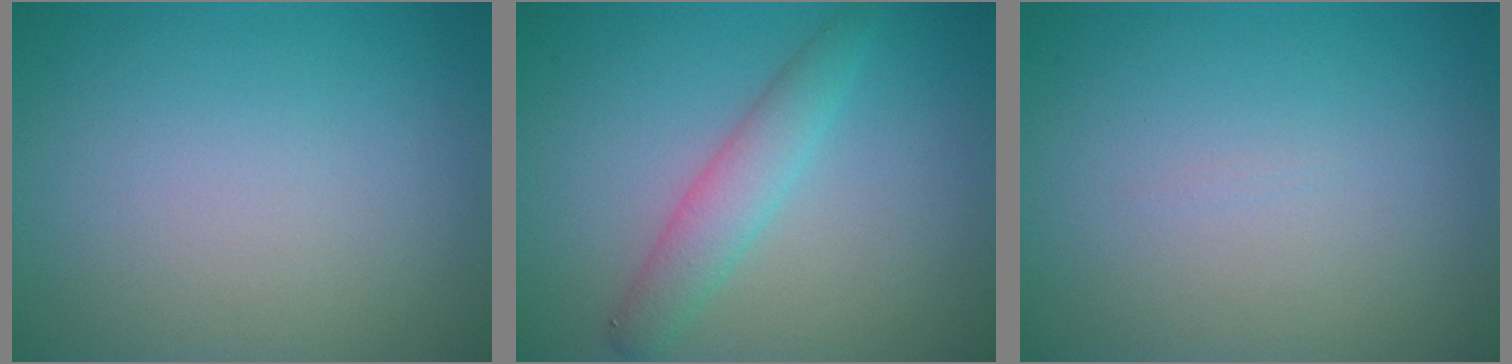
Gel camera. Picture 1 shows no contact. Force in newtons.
{"total": 2.8, "press": 2.8, "slide": 0.1}
{"total": 0.0}